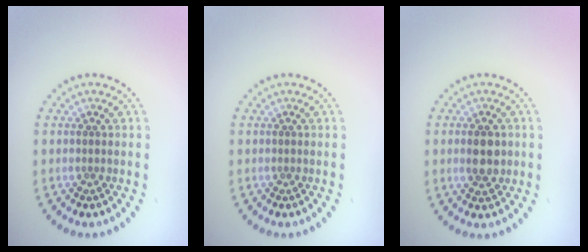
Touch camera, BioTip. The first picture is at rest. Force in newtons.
{"total": 0.0}
{"total": 2.7, "press": 2.7, "slide": 0.1}